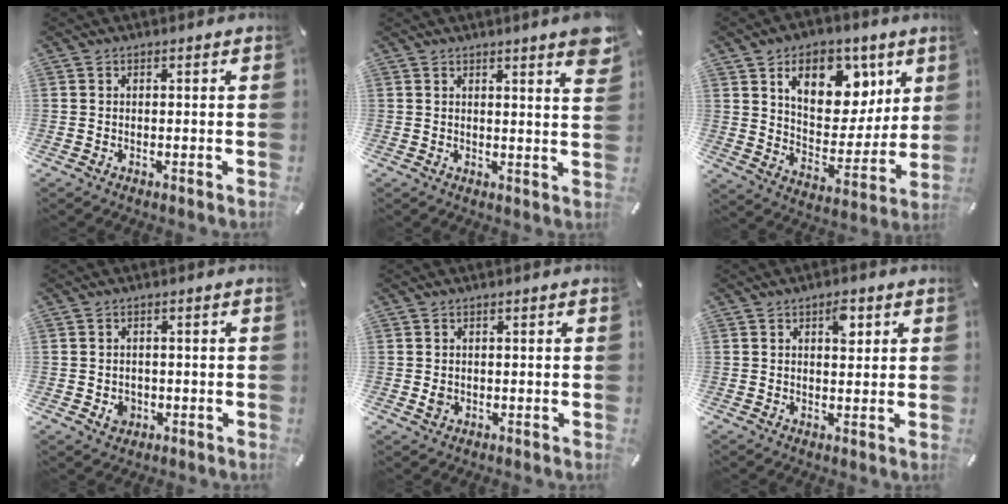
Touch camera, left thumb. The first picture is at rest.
{"total": 4.5, "force": [2.8, 0.3, 3.5], "torque": [-0.048, -0.019, 0.044]}
{"total": 16.2, "force": [8.8, 10.4, 8.9], "torque": [-0.129, -0.041, 0.152]}
{"total": 3.3, "force": [-0.8, 2.8, 1.5], "torque": [-0.009, -0.002, -0.018]}
{"total": 1.7, "force": [-0.1, 1.5, 0.8], "torque": [-0.009, 0.000, -0.004]}
{"total": 4.3, "force": [1.8, 2.2, 3.2], "torque": [-0.036, -0.006, 0.022]}